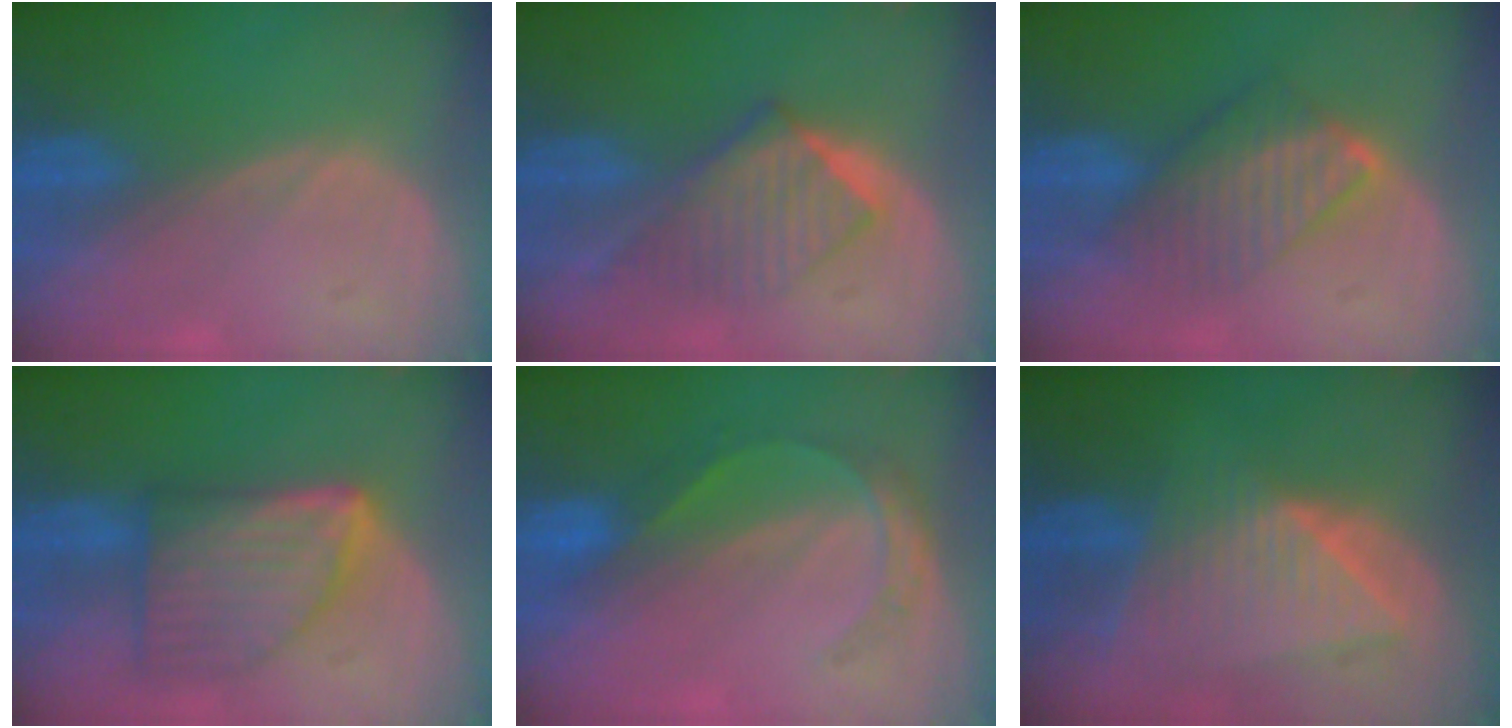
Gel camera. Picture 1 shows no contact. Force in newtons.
{"total": 6.5, "press": 6.4, "slide": 1.0}
{"total": 6.5, "press": 6.4, "slide": 0.9}
{"total": 9.0, "press": 9.0, "slide": 0.6}
{"total": 4.5, "press": 4.4, "slide": 0.7}
{"total": 9.0, "press": 7.9, "slide": 4.3}